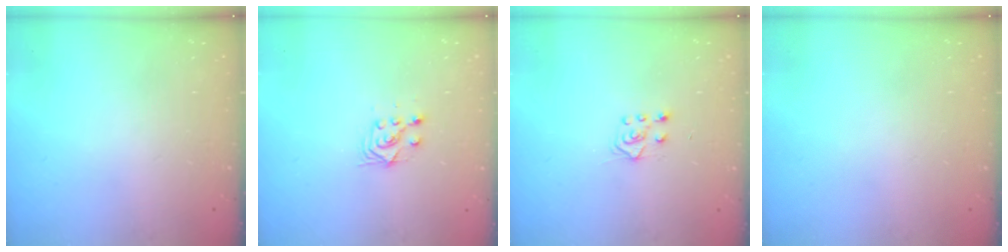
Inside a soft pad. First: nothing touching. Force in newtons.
{"total": 4.9, "press": 4.8, "slide": 1.0}
{"total": 6.1, "press": 6.1, "slide": 0.5}
{"total": 0.0}